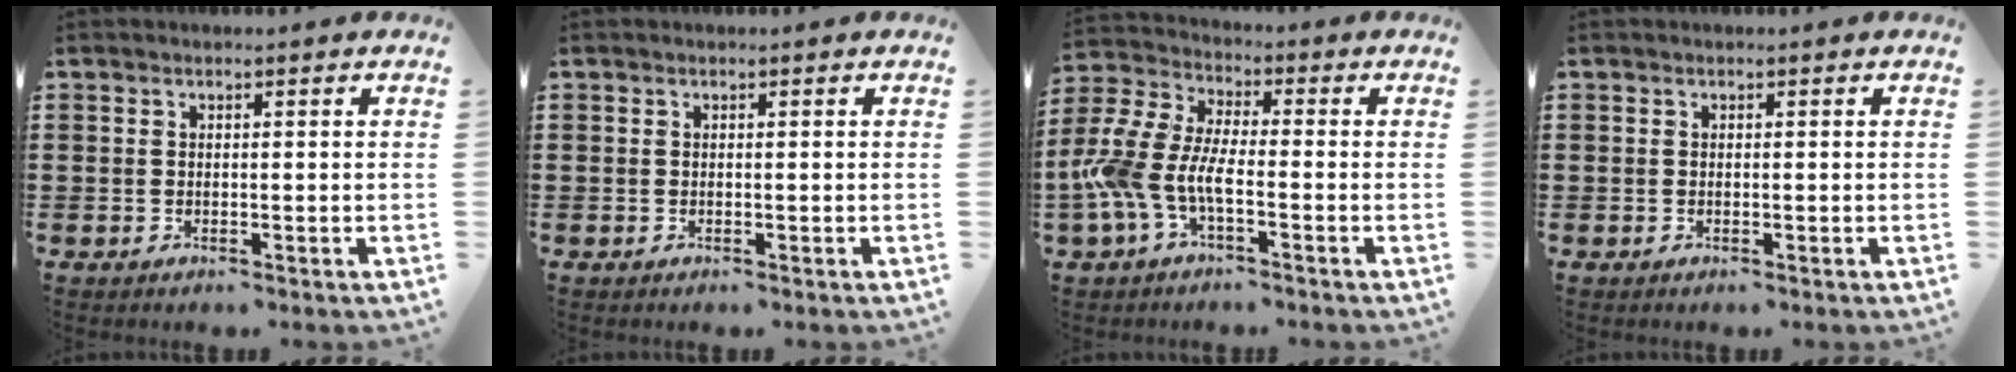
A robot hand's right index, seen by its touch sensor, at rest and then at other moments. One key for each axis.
{"total": 0.0}
{"total": 8.4, "fx": -3.1, "fy": 3.6, "fz": 7.0, "tx": -0.189, "ty": -0.018, "tz": -0.065}
{"total": 0.0}